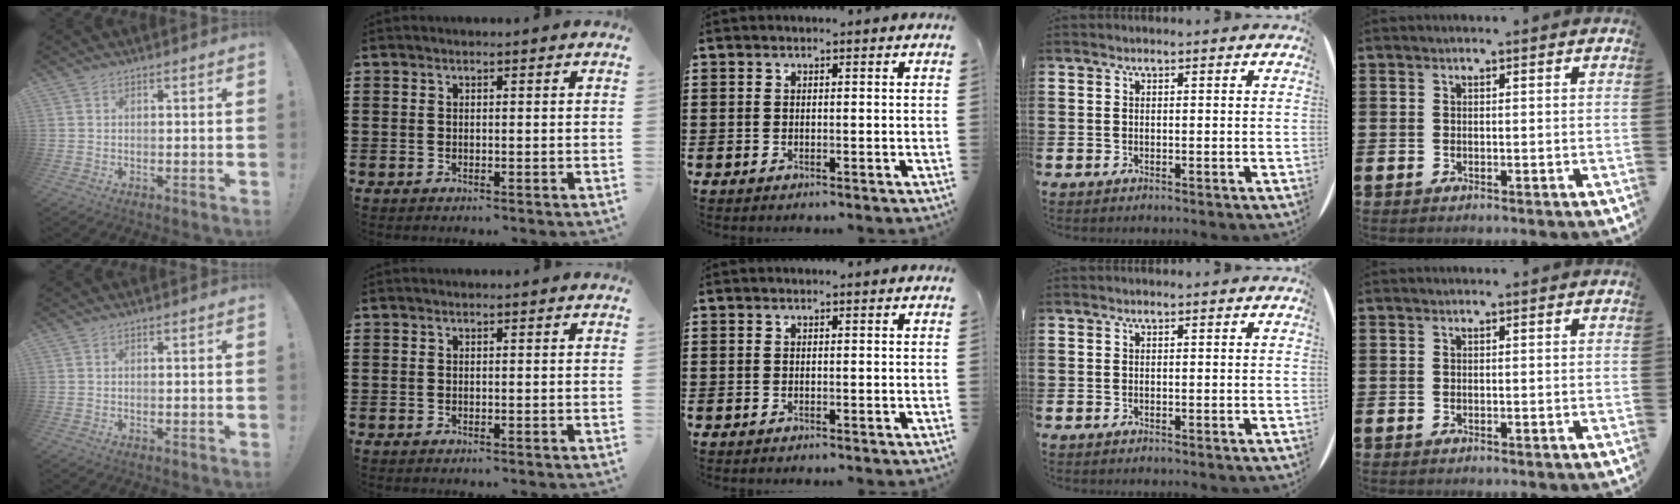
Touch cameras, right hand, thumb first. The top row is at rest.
{}